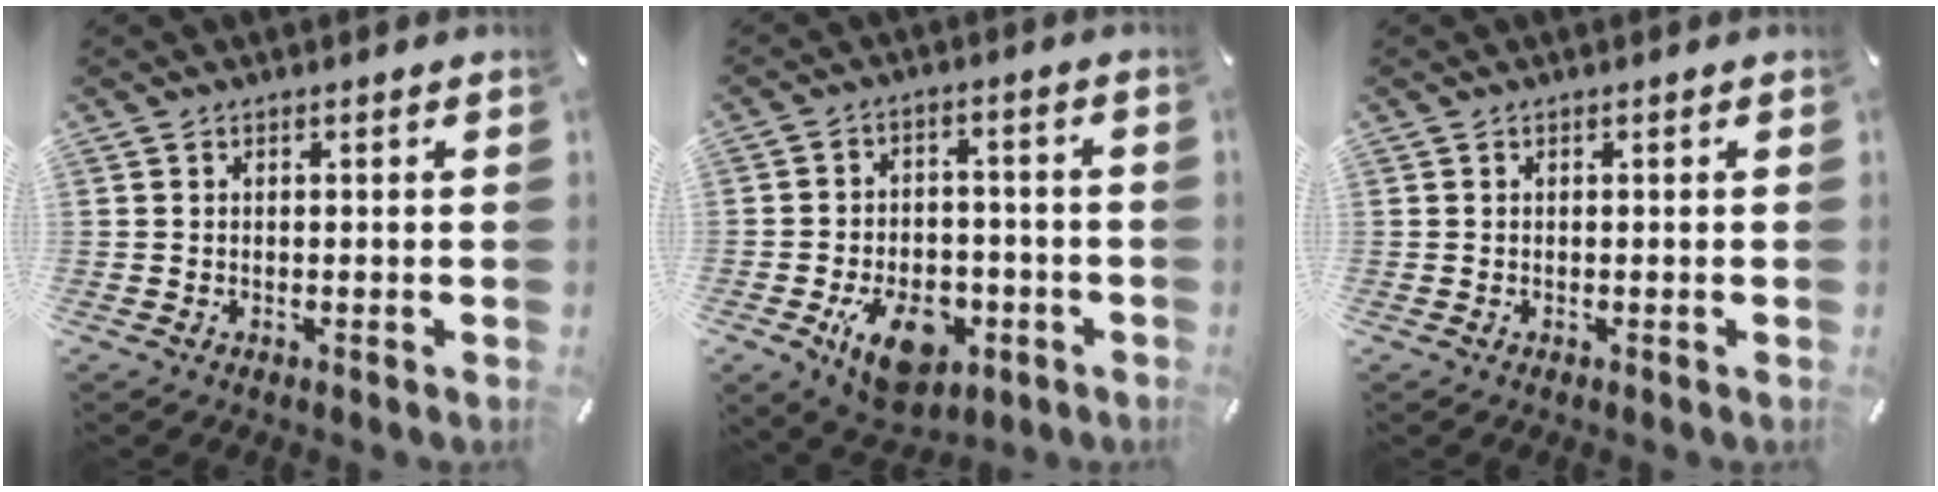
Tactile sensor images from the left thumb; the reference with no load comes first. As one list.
[{"total": 13.0, "force": [-5.3, 8.4, 8.4], "torque": [-0.134, 0.022, -0.090]}, {"total": 0.0}]